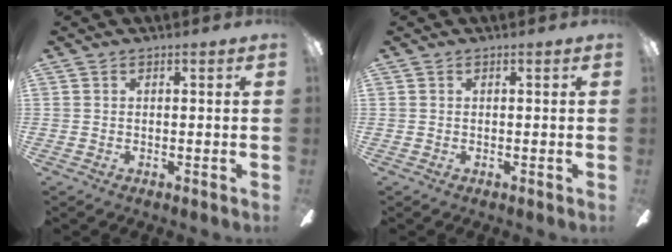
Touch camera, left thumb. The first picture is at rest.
{"total": 0.0}